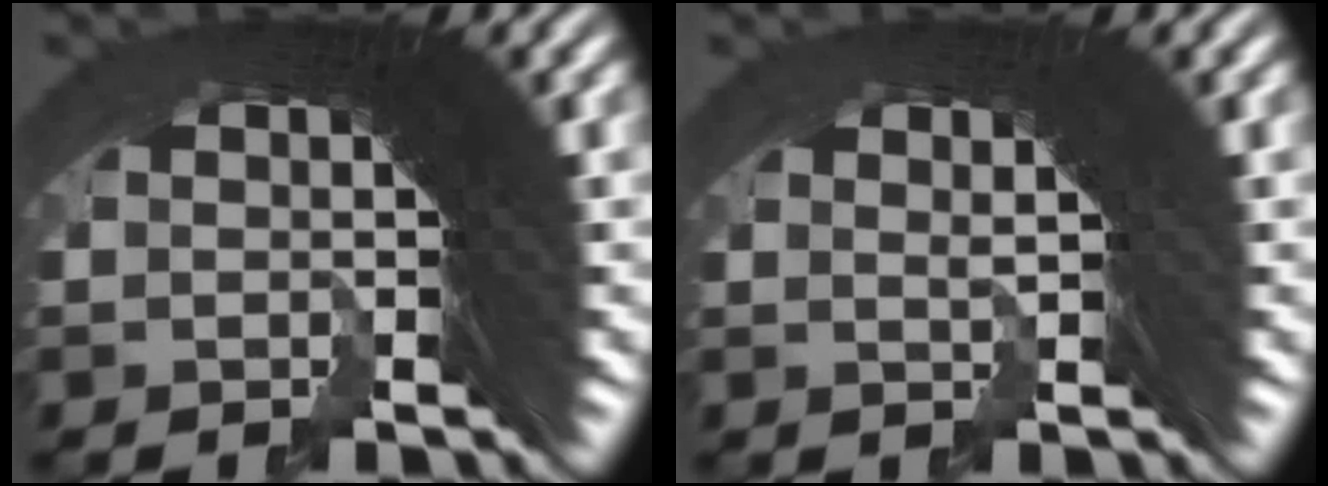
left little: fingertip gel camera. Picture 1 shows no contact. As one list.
[{"total": 1.8, "force": [0.9, 0.5, 1.5], "torque": [-0.013, 0.011, 0.009]}]